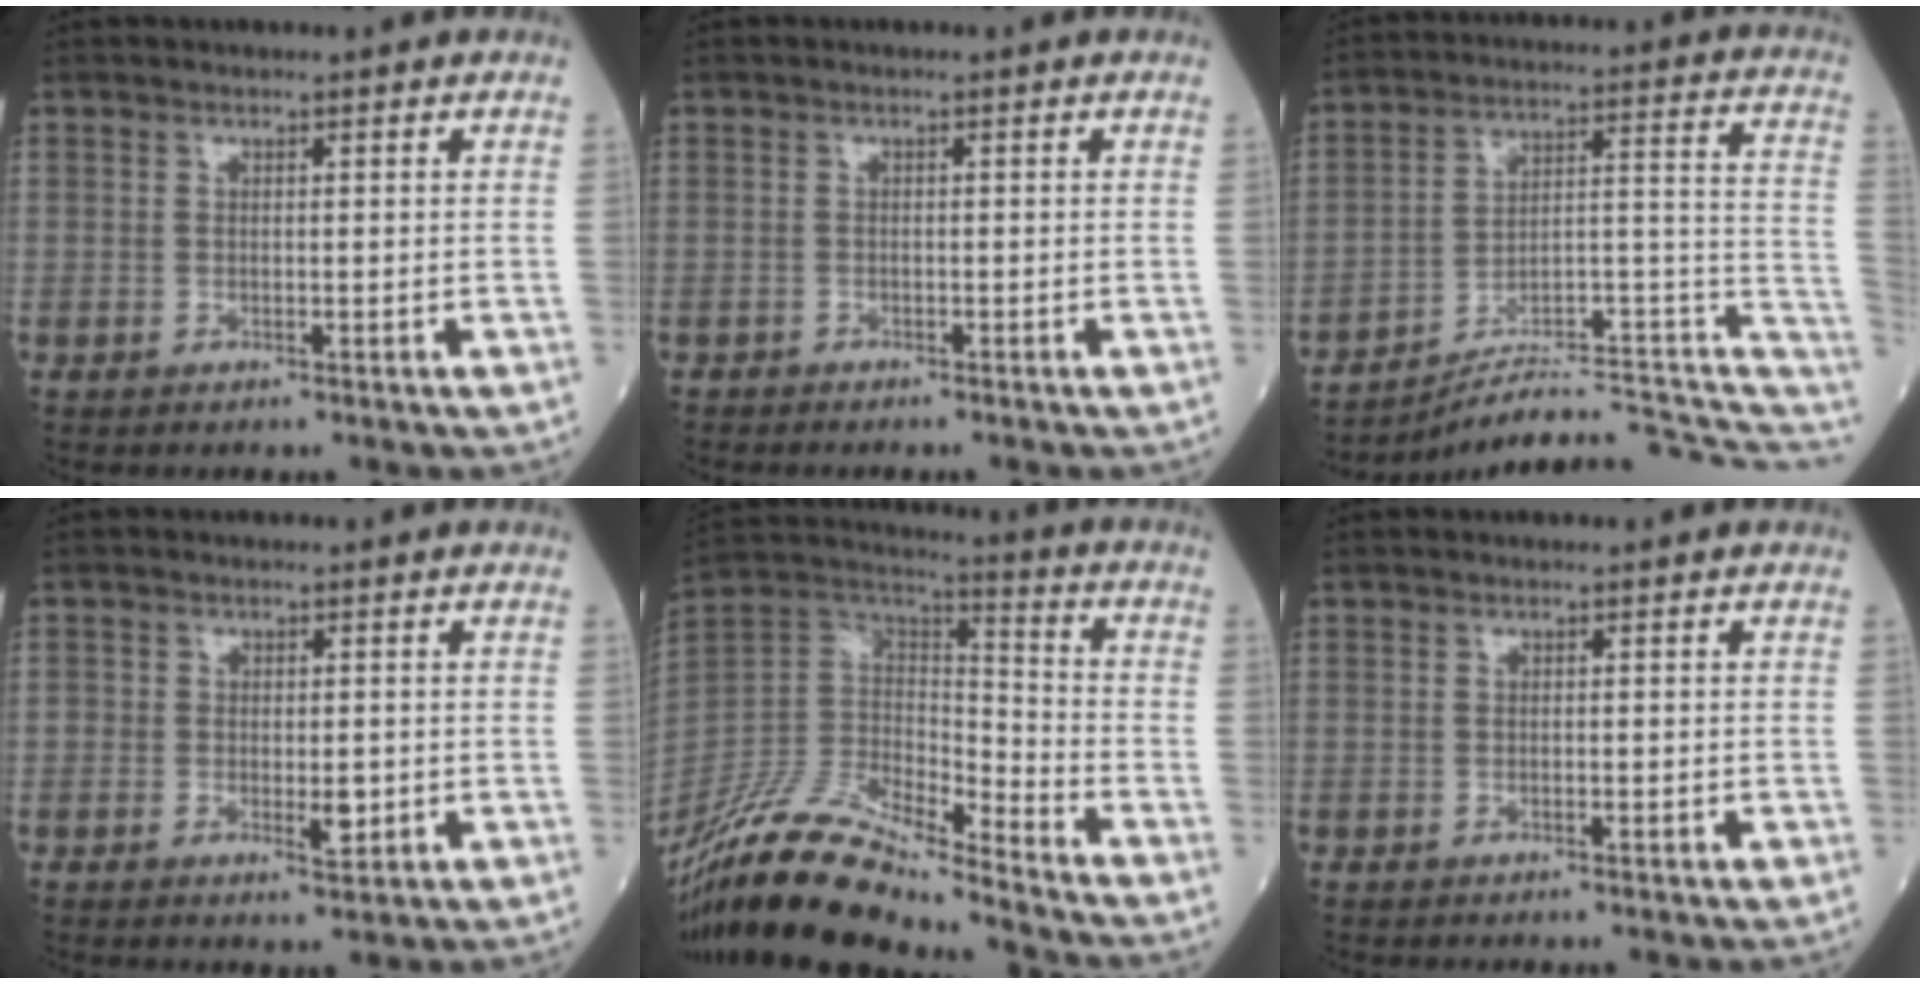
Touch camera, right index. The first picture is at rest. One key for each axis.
{"total": 1.3, "fx": -1.2, "fy": 0.2, "fz": 0.3, "tx": -0.009, "ty": -0.001, "tz": -0.021}
{"total": 16.5, "fx": -14.9, "fy": 2.6, "fz": 6.4, "tx": -0.055, "ty": 0.079, "tz": -0.216}
{"total": 3.5, "fx": -0.9, "fy": 1.6, "fz": 3.0, "tx": -0.044, "ty": -0.001, "tz": -0.014}
{"total": 19.0, "fx": -16.6, "fy": 2.5, "fz": 9.0, "tx": -0.191, "ty": 0.009, "tz": -0.319}
{"total": 0.9, "fx": -0.4, "fy": 0.1, "fz": 0.8, "tx": -0.016, "ty": 0.000, "tz": -0.005}